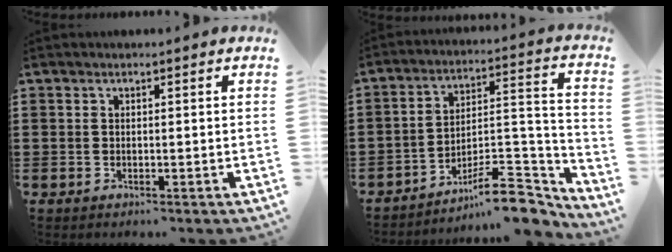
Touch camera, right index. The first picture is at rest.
{"total": 11.3, "force": [-8.5, 3.6, 6.4], "torque": [-0.075, 0.039, -0.157]}